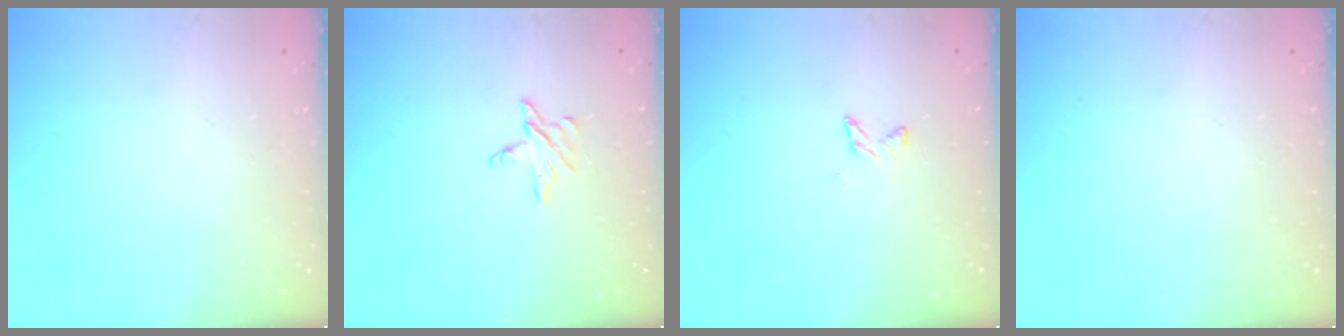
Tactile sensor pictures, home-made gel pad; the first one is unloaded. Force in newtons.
{"total": 4.7, "press": 4.7, "slide": 0.4}
{"total": 2.5, "press": 2.5, "slide": 0.5}
{"total": 0.0}